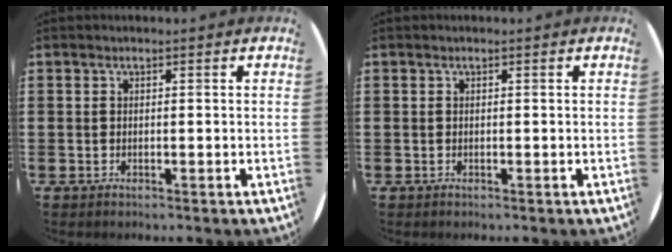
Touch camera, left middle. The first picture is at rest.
{"total": 0.0}